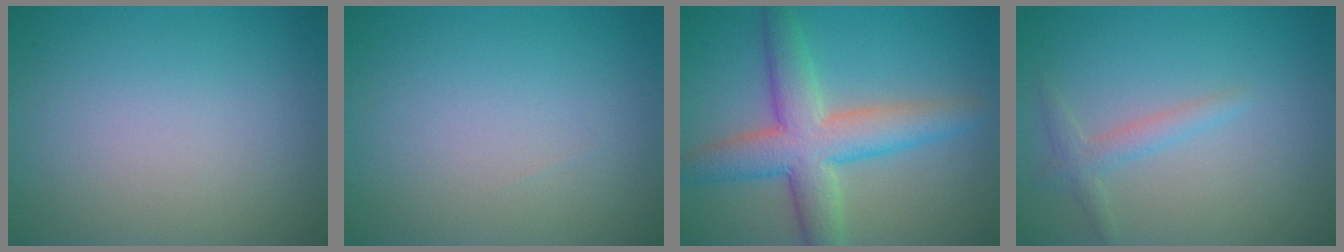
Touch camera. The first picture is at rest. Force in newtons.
{"total": 0.0}
{"total": 7.0, "press": 7.0, "slide": 0.0}
{"total": 1.7, "press": 1.7, "slide": 0.1}